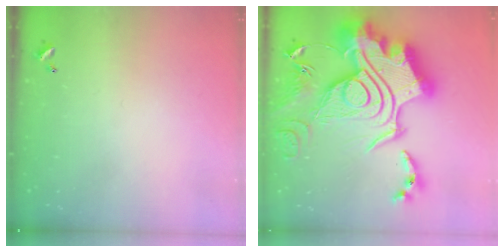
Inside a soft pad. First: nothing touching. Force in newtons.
{"total": 0.7, "press": 0.7, "slide": 0.1}